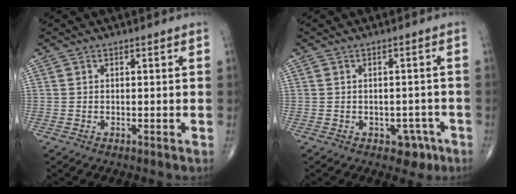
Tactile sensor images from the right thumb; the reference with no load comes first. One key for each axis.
{"total": 3.8, "fx": -2.2, "fy": 2.6, "fz": 1.6, "tx": 0.000, "ty": 0.017, "tz": -0.024}